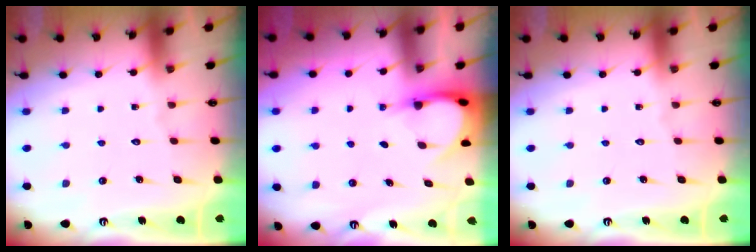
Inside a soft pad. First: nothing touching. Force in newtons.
{"total": 3.7, "press": 3.7, "slide": 0.3}
{"total": 0.0}